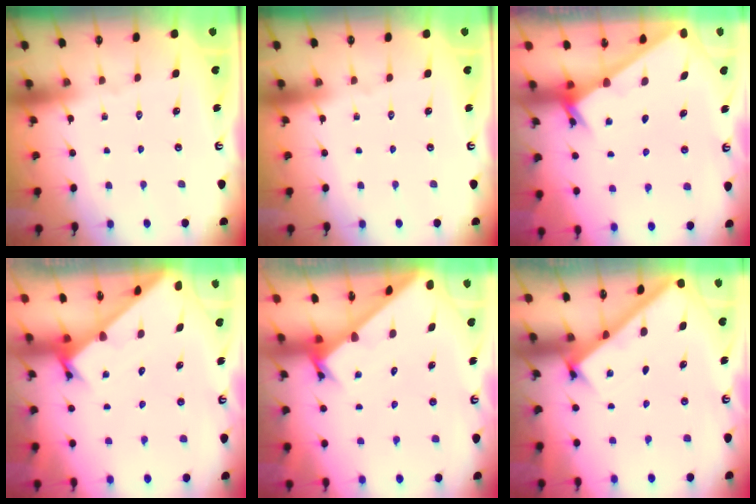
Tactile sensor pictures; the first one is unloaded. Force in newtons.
{"total": 0.0}
{"total": 2.6, "press": 2.6, "slide": 0.2}
{"total": 2.3, "press": 2.3, "slide": 0.2}
{"total": 2.6, "press": 2.6, "slide": 0.3}
{"total": 2.5, "press": 2.5, "slide": 0.3}